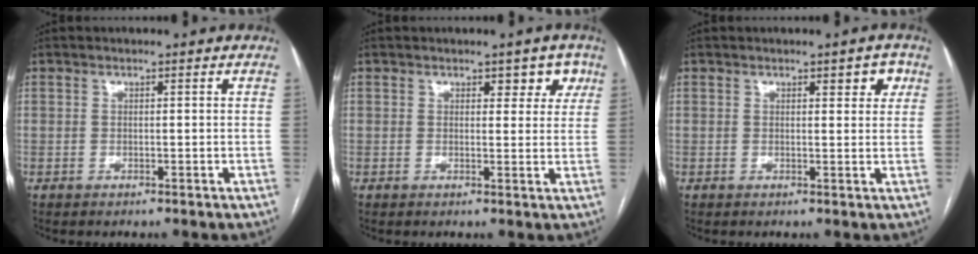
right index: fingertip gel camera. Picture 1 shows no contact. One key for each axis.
{"total": 4.0, "fx": 2.3, "fy": 2.2, "fz": 2.4, "tx": -0.010, "ty": 0.004, "tz": 0.025}
{"total": 3.3, "fx": 1.7, "fy": 1.1, "fz": 2.5, "tx": -0.027, "ty": 0.003, "tz": 0.021}